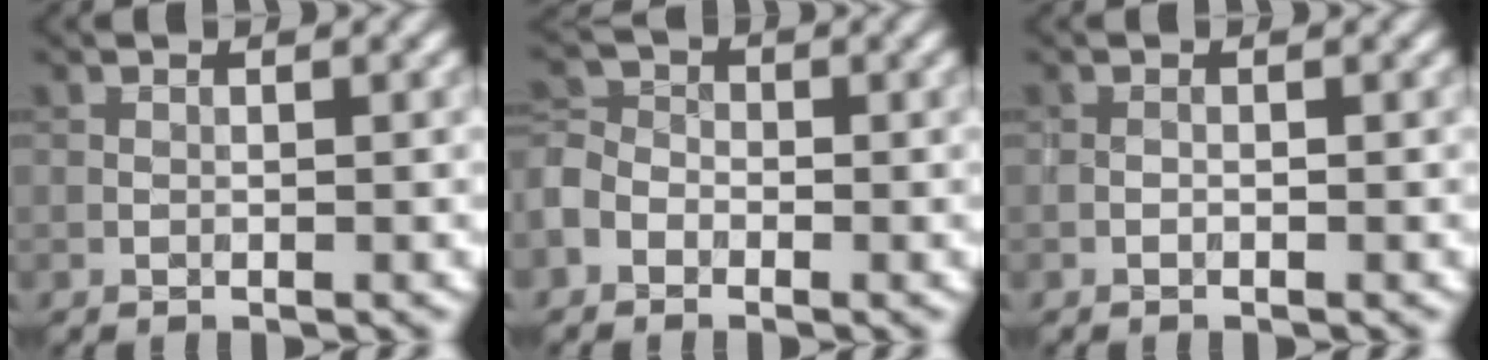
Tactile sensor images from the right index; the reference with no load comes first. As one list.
[{"total": 3.5, "force": [-1.8, 2.6, 1.4], "torque": [-0.029, 0.002, -0.047]}, {"total": 0.0}]